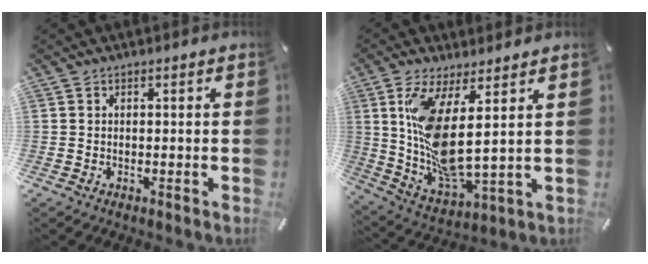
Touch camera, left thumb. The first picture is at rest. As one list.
[{"total": 13.2, "force": [5.1, 3.7, 11.6], "torque": [-0.240, -0.045, 0.089]}]